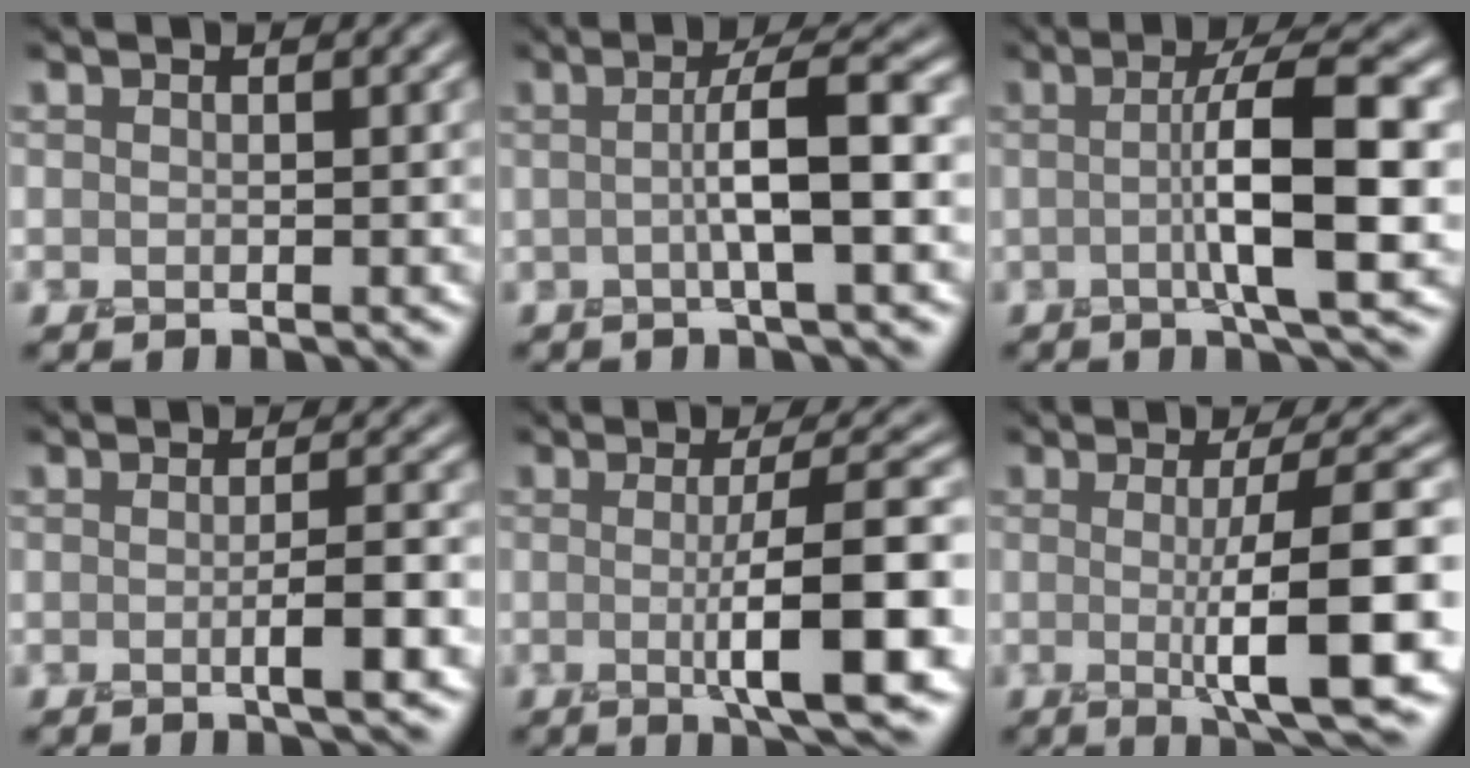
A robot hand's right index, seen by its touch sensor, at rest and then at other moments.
{"total": 4.9, "force": [-0.1, 0.7, 4.8], "torque": [-0.079, 0.010, -0.008]}
{"total": 7.7, "force": [-0.2, 1.4, 7.5], "torque": [-0.114, 0.005, -0.006]}
{"total": 3.0, "force": [-0.5, 0.5, 2.9], "torque": [-0.043, 0.001, -0.010]}
{"total": 7.8, "force": [-0.8, 1.4, 7.7], "torque": [-0.112, -0.004, -0.011]}
{"total": 8.9, "force": [-0.7, 1.5, 8.8], "torque": [-0.121, -0.006, -0.006]}